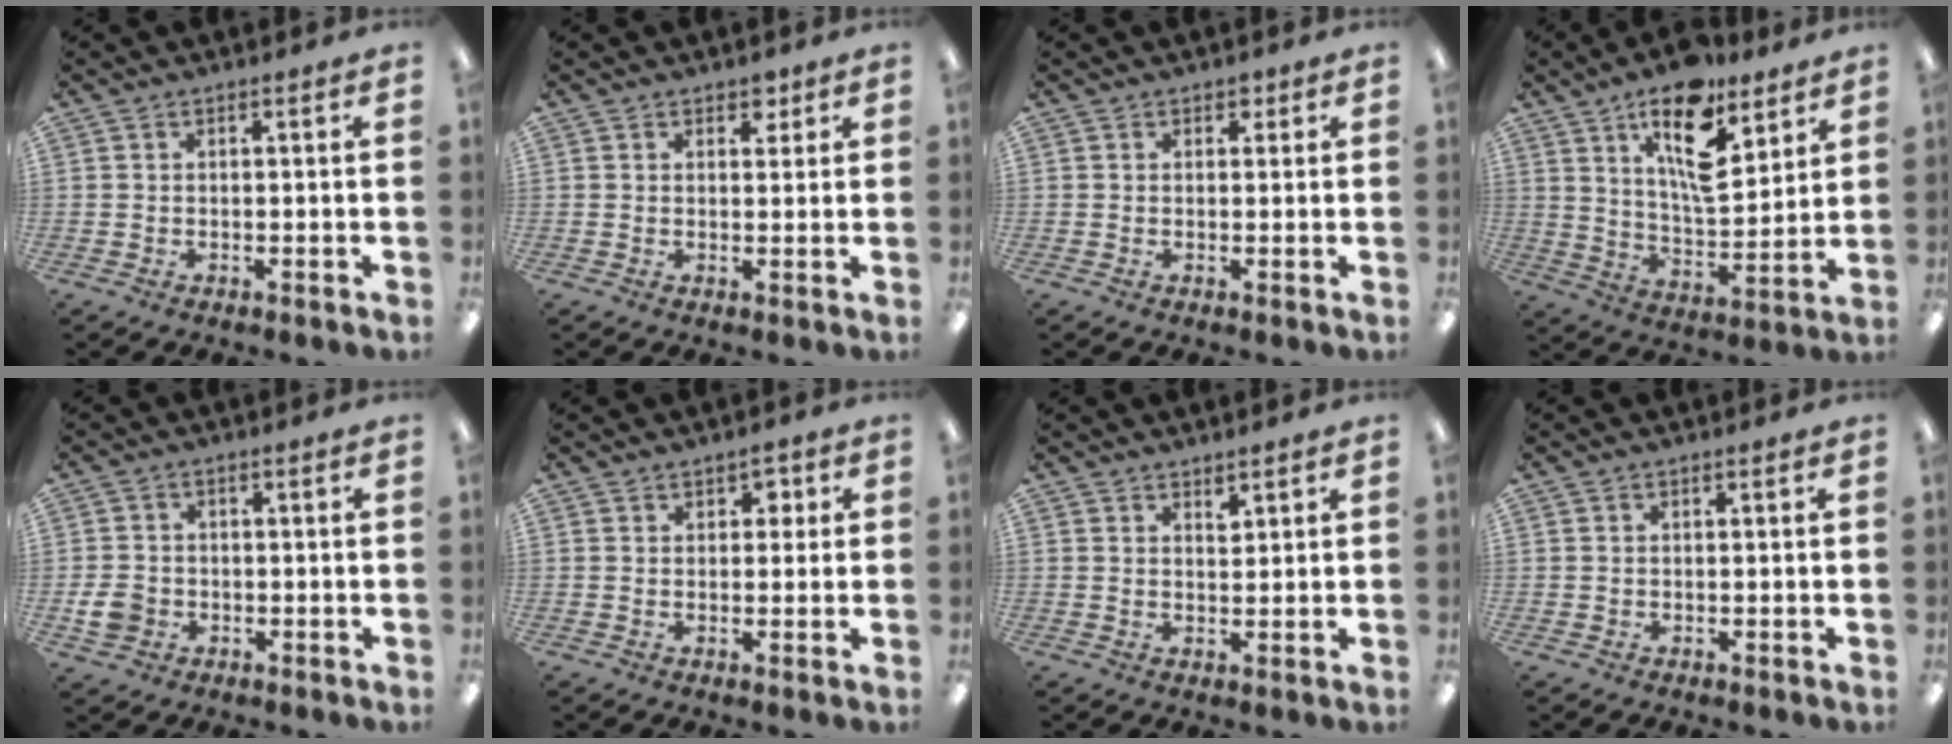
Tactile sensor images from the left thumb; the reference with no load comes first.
{"total": 4.2, "force": [3.1, 2.3, 1.6], "torque": [0.002, -0.018, 0.050]}
{"total": 1.4, "force": [0.9, 1.0, 0.5], "torque": [0.006, -0.003, 0.012]}
{"total": 16.9, "force": [10.5, 7.1, 11.3], "torque": [-0.176, -0.053, 0.174]}
{"total": 4.8, "force": [-1.2, 4.2, 2.0], "torque": [-0.030, 0.000, -0.025]}
{"total": 2.5, "force": [1.3, 1.8, 1.2], "torque": [-0.010, -0.001, 0.020]}
{"total": 2.1, "force": [1.7, 0.9, 0.6], "torque": [0.001, -0.008, 0.029]}
{"total": 0.0}